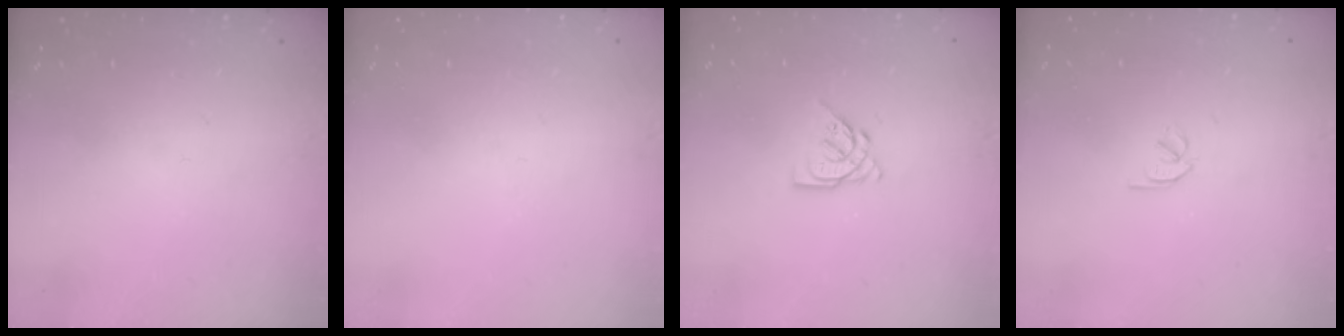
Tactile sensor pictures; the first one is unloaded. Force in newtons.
{"total": 1.8, "press": 1.6, "slide": 0.6}
{"total": 6.7, "press": 6.7, "slide": 0.2}
{"total": 1.8, "press": 1.7, "slide": 0.5}